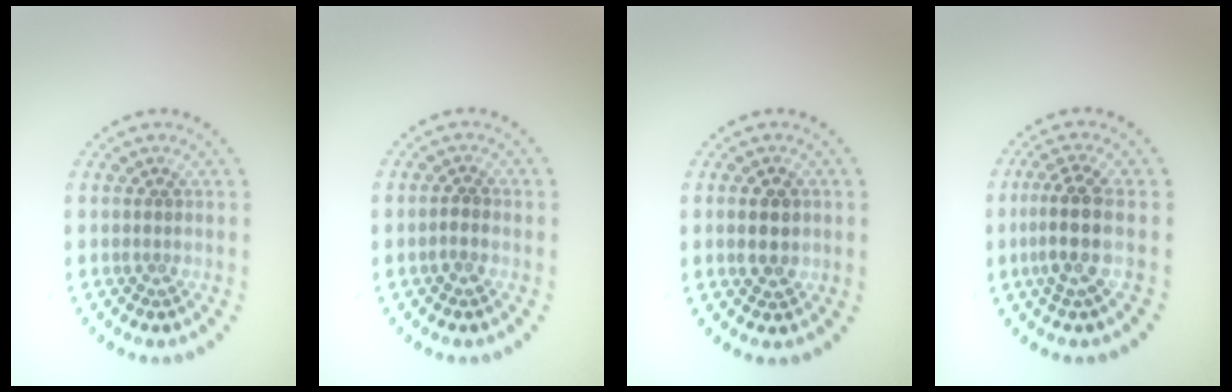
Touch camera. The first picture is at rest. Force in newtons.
{"total": 0.6, "press": 0.6, "slide": 0.2}
{"total": 2.6, "press": 2.6, "slide": 0.2}
{"total": 3.3, "press": 2.7, "slide": 1.9}